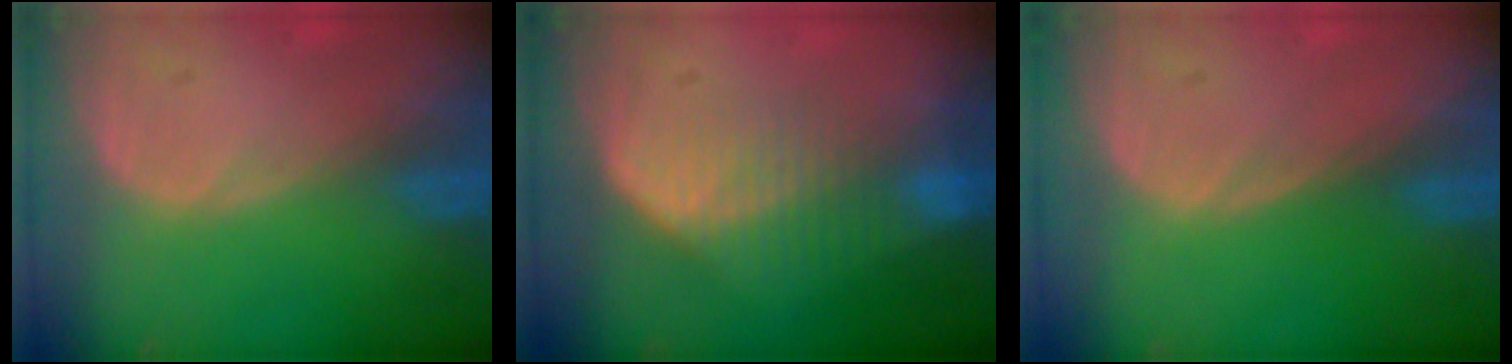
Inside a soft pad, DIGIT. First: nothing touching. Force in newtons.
{"total": 7.2, "press": 6.7, "slide": 2.7}
{"total": 0.0}